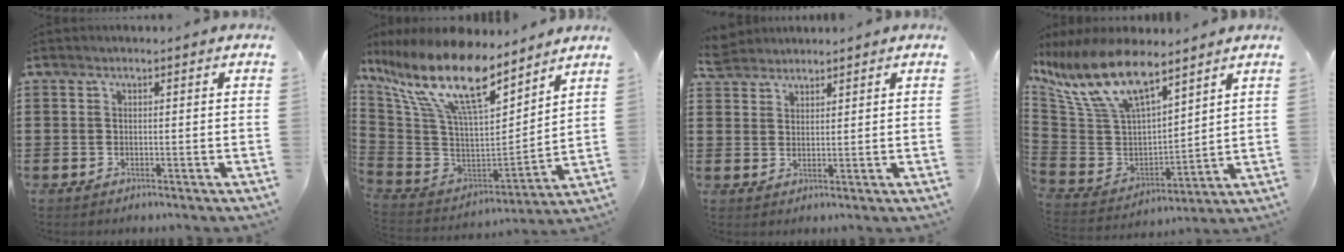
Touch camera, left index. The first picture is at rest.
{"total": 17.7, "force": [10.7, 5.4, 13.0], "torque": [-0.300, -0.066, 0.177]}
{"total": 3.0, "force": [2.9, 0.8, 0.1], "torque": [-0.013, -0.002, 0.056]}
{"total": 12.9, "force": [8.6, 4.8, 8.4], "torque": [-0.214, -0.047, 0.149]}